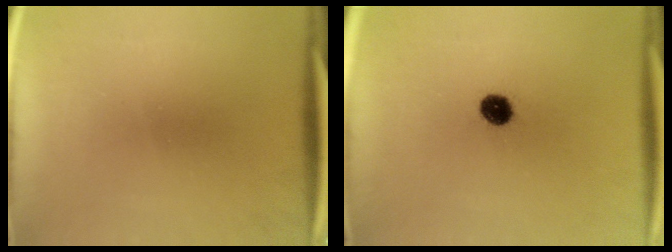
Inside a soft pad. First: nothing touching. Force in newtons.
{"total": 5.2}